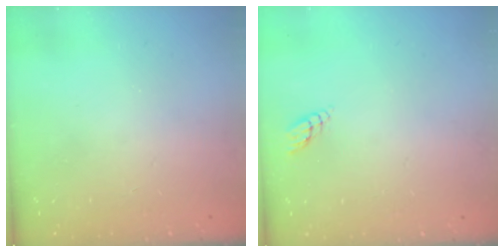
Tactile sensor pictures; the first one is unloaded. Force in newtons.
{"total": 2.8, "press": 2.8, "slide": 0.3}